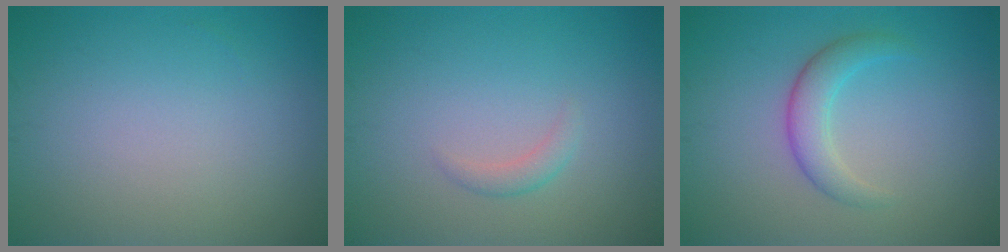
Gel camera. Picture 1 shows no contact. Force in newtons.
{"total": 1.1, "press": 1.1, "slide": 0.1}
{"total": 2.8, "press": 2.8, "slide": 0.1}